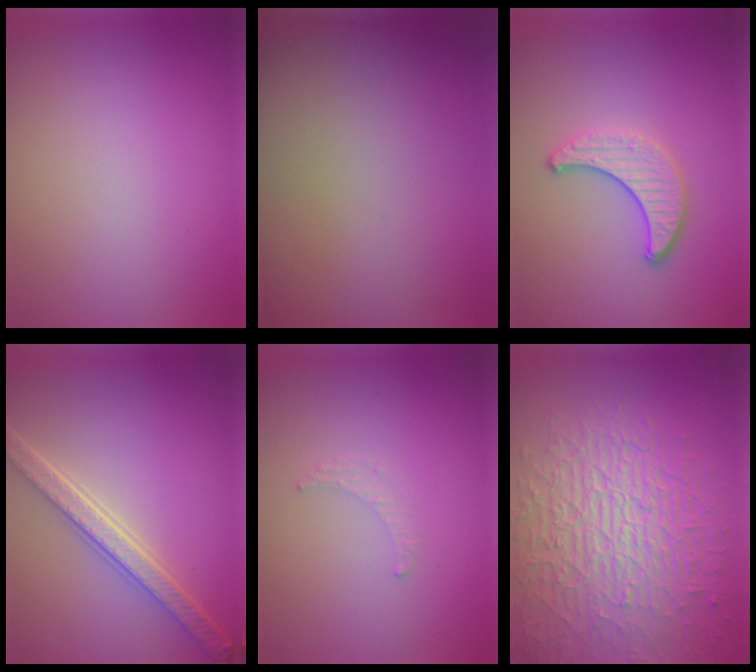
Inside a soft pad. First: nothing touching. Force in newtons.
{"total": 0.0}
{"total": 3.3, "press": 2.8, "slide": 1.7}
{"total": 4.9, "press": 3.9, "slide": 3.0}
{"total": 0.8, "press": 0.8, "slide": 0.3}
{"total": 10.4, "press": 6.6, "slide": 8.0}